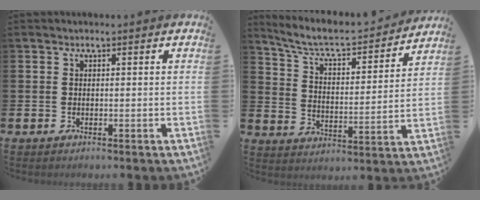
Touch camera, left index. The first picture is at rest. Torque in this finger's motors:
{"motor_torque": [0.91, -1.23, 0.22, 0.15]}